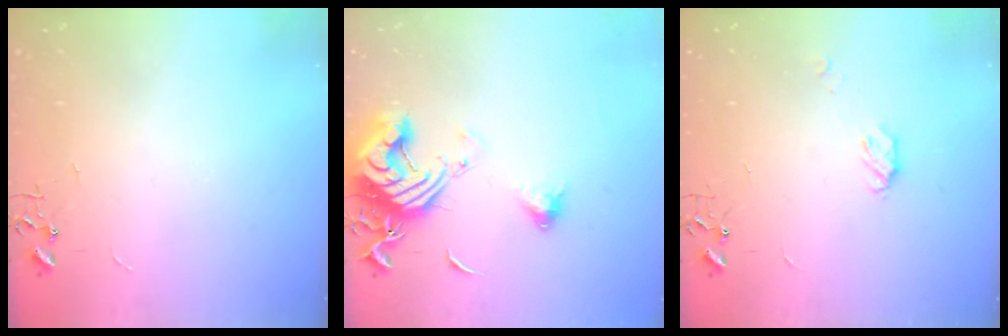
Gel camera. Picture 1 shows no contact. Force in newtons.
{"total": 14.9, "press": 14.9, "slide": 1.6}
{"total": 4.8, "press": 4.8, "slide": 0.4}